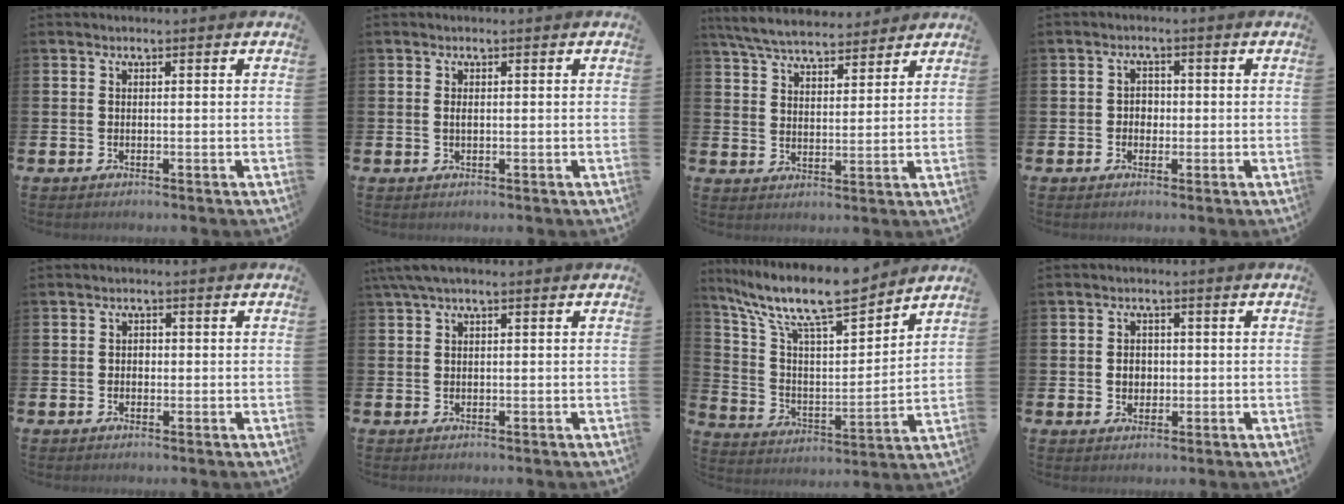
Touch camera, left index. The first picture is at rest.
{"total": 0.6, "force": [0.1, 0.3, 0.5], "torque": [-0.014, 0.003, 0.001]}
{"total": 6.6, "force": [6.2, 1.3, 1.5], "torque": [-0.054, -0.025, 0.113]}
{"total": 2.1, "force": [-0.2, 1.8, 1.0], "torque": [0.000, -0.001, -0.013]}
{"total": 1.2, "force": [-0.2, 1.0, 0.6], "torque": [0.002, 0.002, -0.009]}
{"total": 2.3, "force": [1.3, 0.5, 1.8], "torque": [-0.040, 0.007, 0.024]}
{"total": 12.5, "force": [10.9, 2.5, 5.8], "torque": [-0.141, -0.064, 0.188]}
{"total": 2.4, "force": [-0.1, 2.1, 1.1], "torque": [-0.005, 0.001, -0.009]}